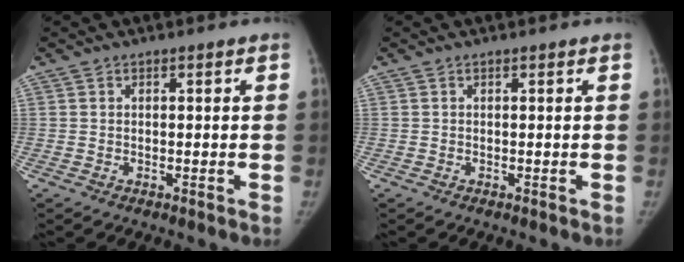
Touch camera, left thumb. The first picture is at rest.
{"total": 0.0}